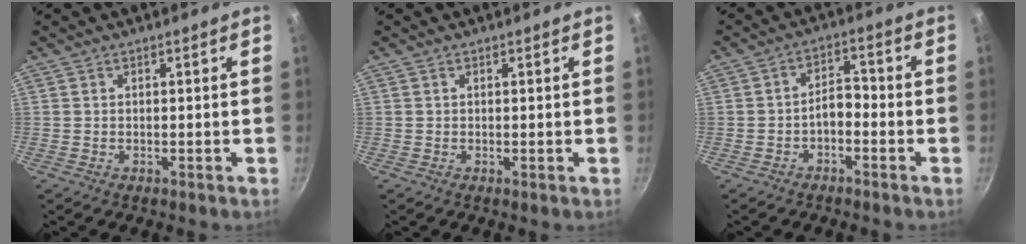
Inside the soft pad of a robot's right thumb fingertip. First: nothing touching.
{"total": 0.0}
{"total": 4.6, "force": [-1.6, 2.7, 3.3], "torque": [-0.042, 0.030, -0.035]}